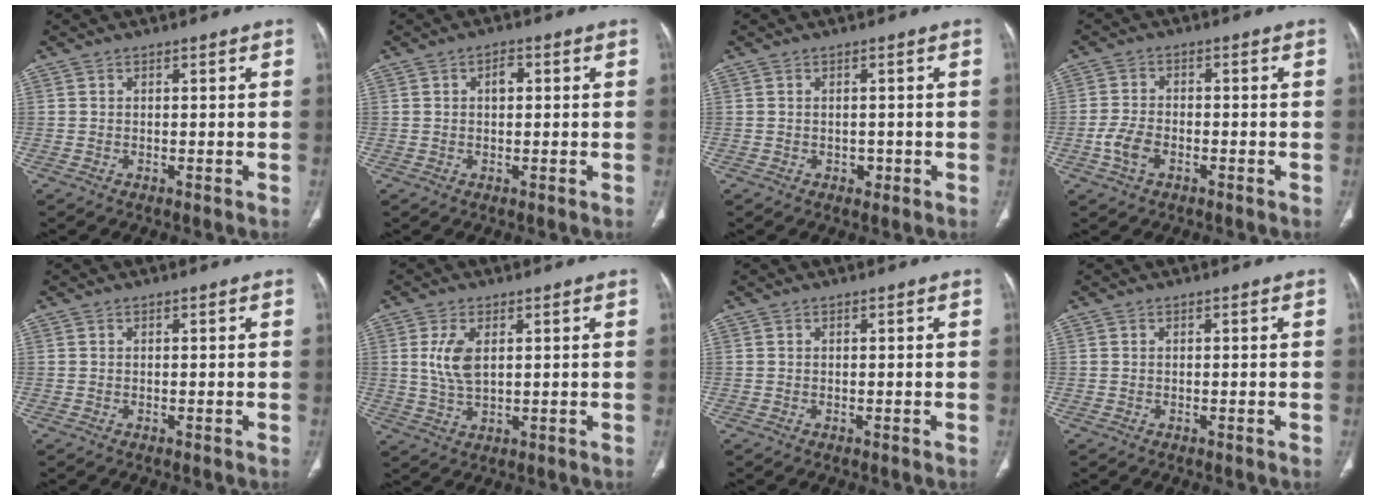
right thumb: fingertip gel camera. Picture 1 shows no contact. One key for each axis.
{"total": 2.3, "fx": 0.5, "fy": 1.4, "fz": 1.8, "tx": -0.025, "ty": 0.007, "tz": 0.007}
{"total": 1.3, "fx": -0.5, "fy": 1.0, "fz": 0.6, "tx": -0.002, "ty": 0.003, "tz": -0.005}
{"total": 4.7, "fx": -2.0, "fy": 2.8, "fz": 3.2, "tx": -0.067, "ty": 0.013, "tz": -0.040}
{"total": 0.0}
{"total": 6.1, "fx": 1.5, "fy": 3.0, "fz": 5.1, "tx": -0.107, "ty": -0.007, "tz": 0.035}
{"total": 0.0}
{"total": 0.0}